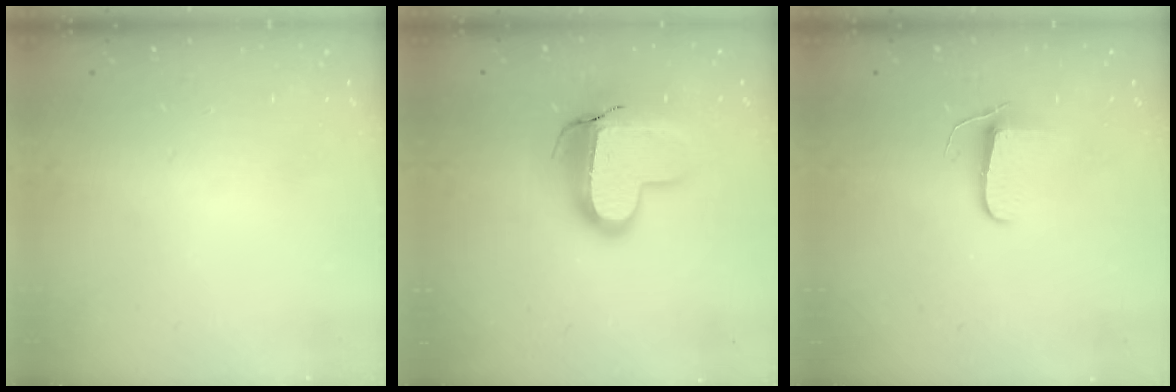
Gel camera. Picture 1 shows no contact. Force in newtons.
{"total": 14.1, "press": 14.1, "slide": 1.1}
{"total": 6.3, "press": 6.2, "slide": 0.5}